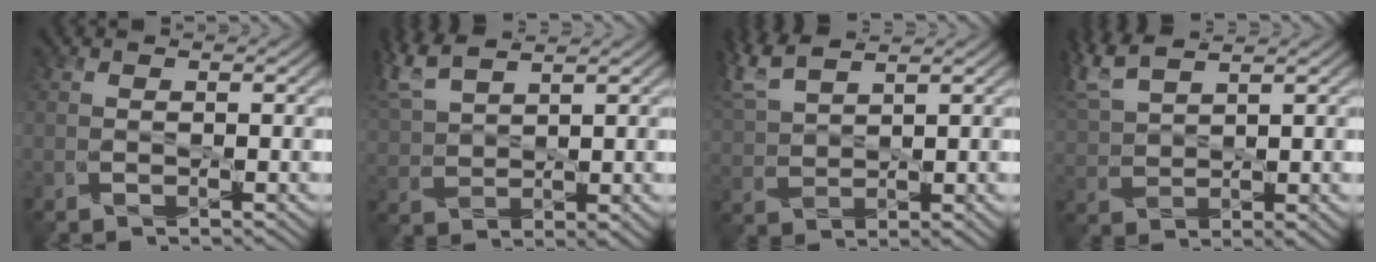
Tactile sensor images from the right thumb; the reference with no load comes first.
{"total": 6.9, "force": [5.1, 1.6, 4.3], "torque": [-0.123, 0.023, 0.103]}
{"total": 6.4, "force": [5.2, 1.1, 3.6], "torque": [-0.104, 0.027, 0.109]}
{"total": 6.7, "force": [4.9, 1.4, 4.4], "torque": [-0.120, 0.025, 0.099]}